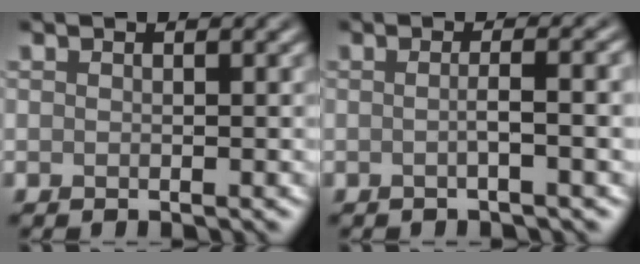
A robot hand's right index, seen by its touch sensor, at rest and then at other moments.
{"total": 3.1, "force": [-0.2, 0.8, 3.0], "torque": [-0.035, 0.007, -0.010]}